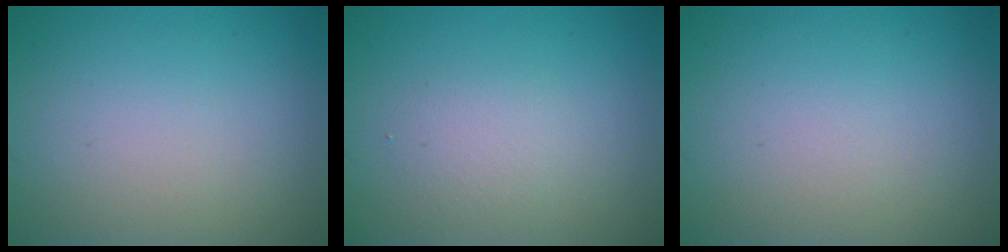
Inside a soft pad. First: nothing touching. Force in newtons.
{"total": 1.7, "press": 1.7, "slide": 0.2}
{"total": 0.0}